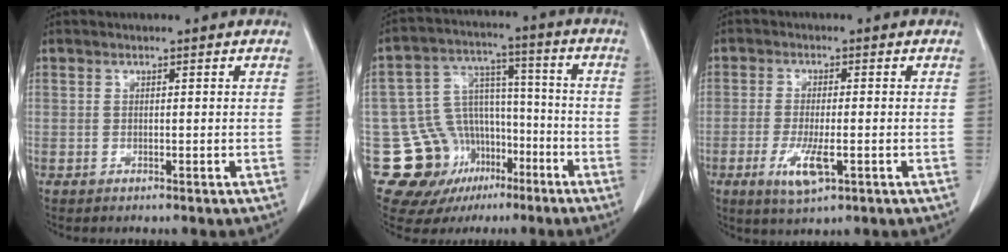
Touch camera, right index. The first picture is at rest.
{"total": 15.7, "force": [-7.3, 13.0, 4.9], "torque": [-0.091, 0.071, -0.099]}
{"total": 5.7, "force": [-2.0, 1.4, 5.1], "torque": [-0.100, -0.009, -0.028]}